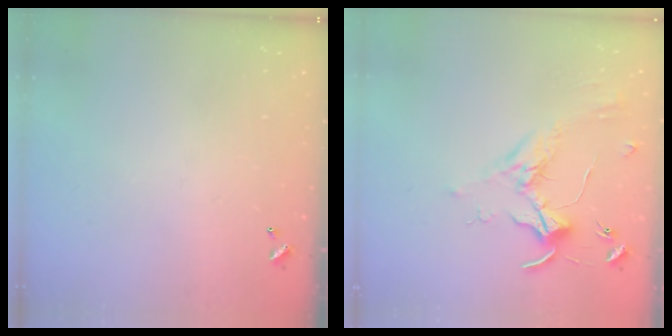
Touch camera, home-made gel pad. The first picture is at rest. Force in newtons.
{"total": 1.8, "press": 1.8, "slide": 0.4}